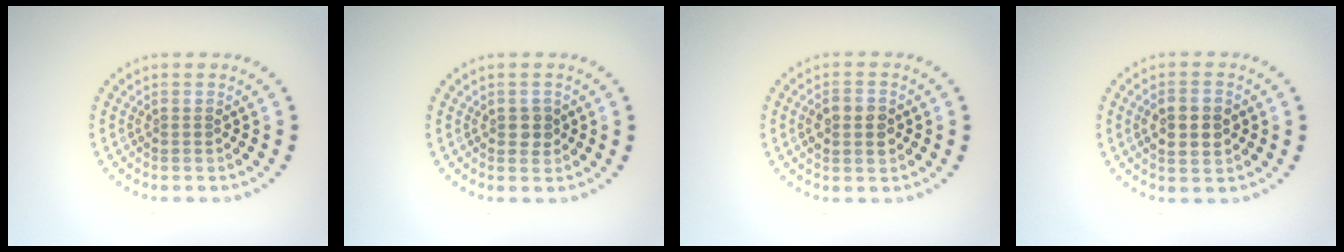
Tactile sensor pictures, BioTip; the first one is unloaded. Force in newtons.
{"total": 1.4, "press": 1.4, "slide": 0.1}
{"total": 2.8, "press": 2.8, "slide": 0.0}
{"total": 3.3, "press": 3.3, "slide": 0.2}